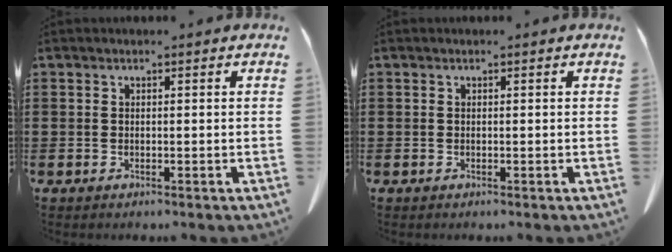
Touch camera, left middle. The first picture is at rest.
{"total": 0.0}